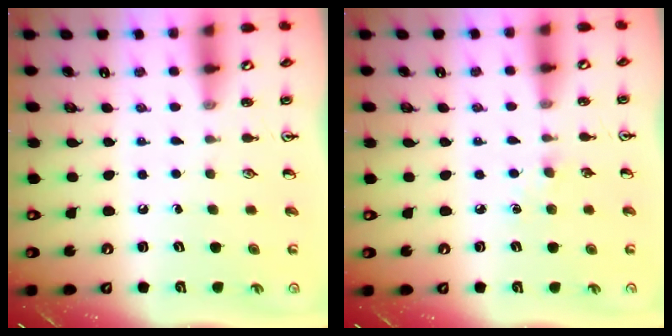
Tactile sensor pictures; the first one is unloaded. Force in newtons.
{"total": 2.8, "press": 2.8, "slide": 0.4}